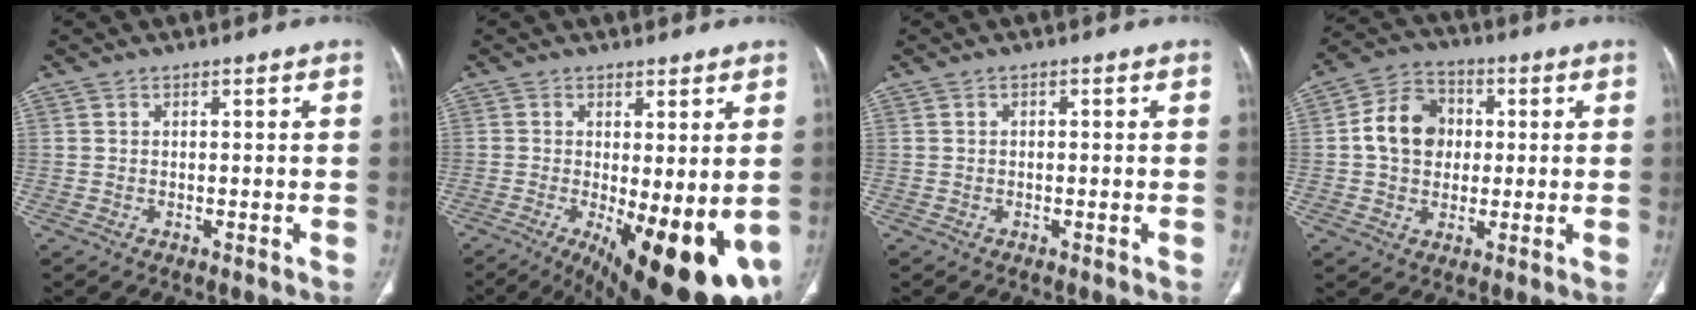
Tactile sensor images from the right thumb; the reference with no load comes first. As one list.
[{"total": 18.6, "force": [-5.2, 6.5, 16.6], "torque": [-0.193, -0.030, -0.055]}, {"total": 0.0}, {"total": 10.6, "force": [0.8, 8.7, 6.1], "torque": [-0.083, 0.018, 0.006]}]